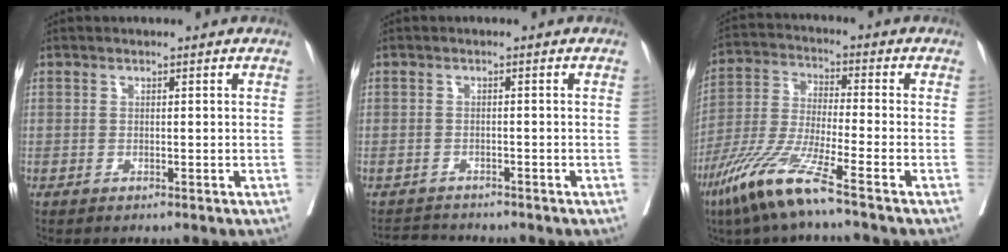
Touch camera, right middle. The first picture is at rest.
{"total": 2.7, "force": [-2.7, 0.3, -0.5], "torque": [0.009, -0.012, -0.043]}
{"total": 11.2, "force": [-7.2, -0.3, 8.5], "torque": [-0.183, -0.035, -0.150]}